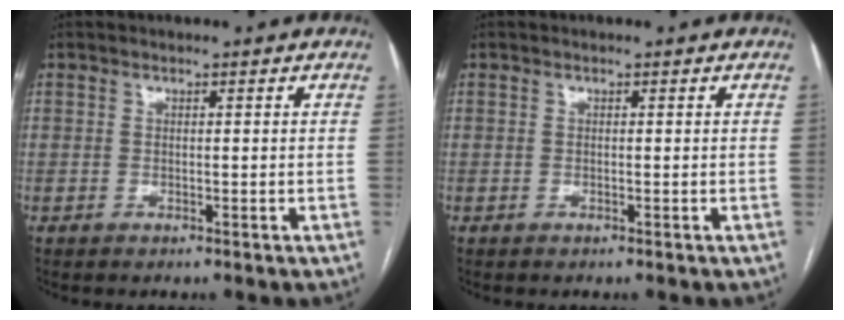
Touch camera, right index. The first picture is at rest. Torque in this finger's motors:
{"motor_torque": [0.06, 0.01, -0.07, 0.00]}